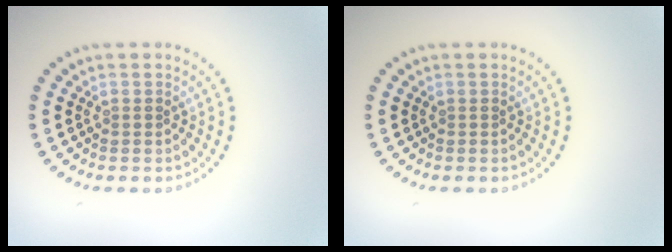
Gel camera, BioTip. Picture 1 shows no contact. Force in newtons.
{"total": 0.0}